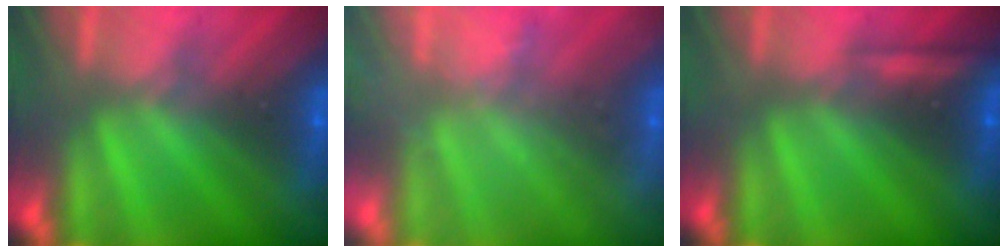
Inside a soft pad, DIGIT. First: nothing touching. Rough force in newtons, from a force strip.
{"total": 2.4}
{"total": 2.3}